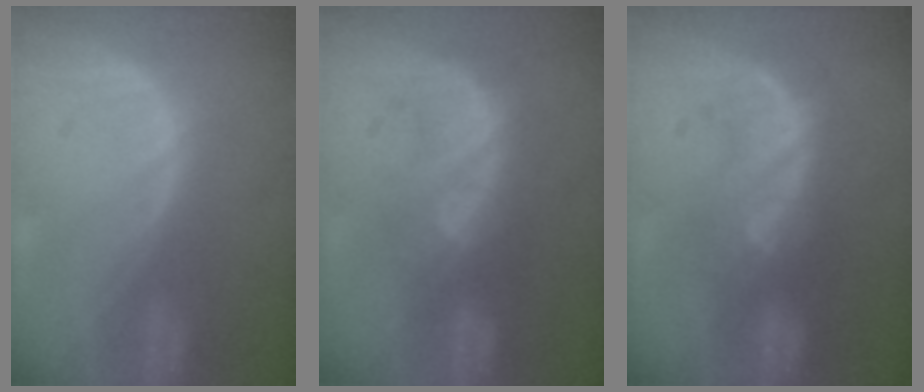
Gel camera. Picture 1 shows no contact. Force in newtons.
{"total": 8.6, "press": 7.5, "slide": 4.2}
{"total": 8.1, "press": 7.8, "slide": 2.2}